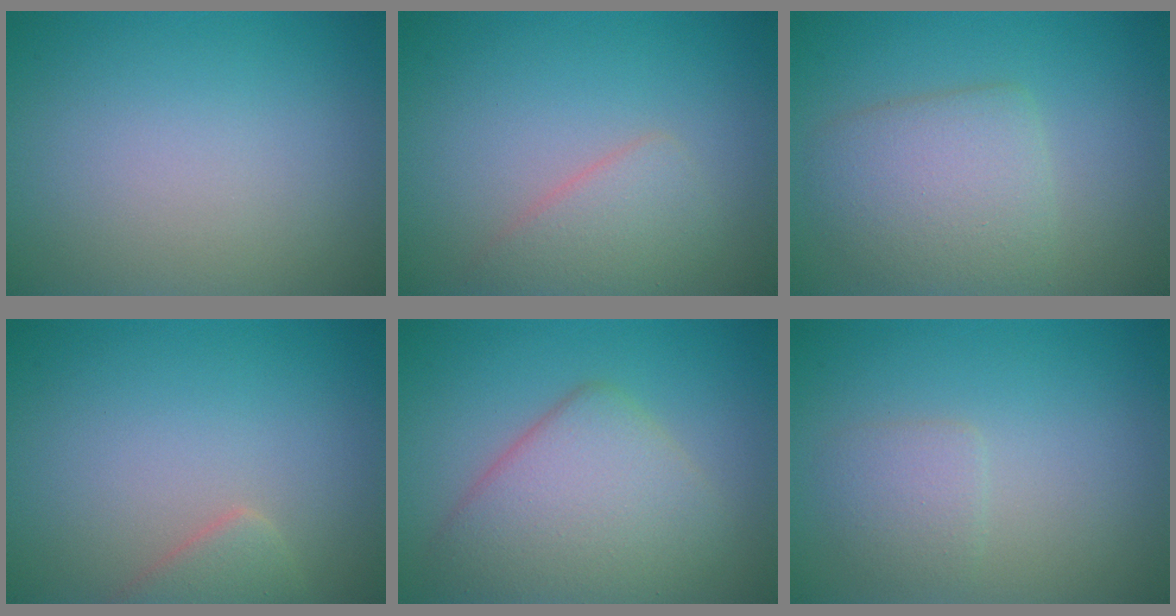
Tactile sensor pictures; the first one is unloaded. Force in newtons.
{"total": 2.5, "press": 2.5, "slide": 0.1}
{"total": 4.3, "press": 4.3, "slide": 0.4}
{"total": 2.1, "press": 2.1, "slide": 0.1}
{"total": 6.3, "press": 6.3, "slide": 0.2}
{"total": 1.8, "press": 1.8, "slide": 0.1}